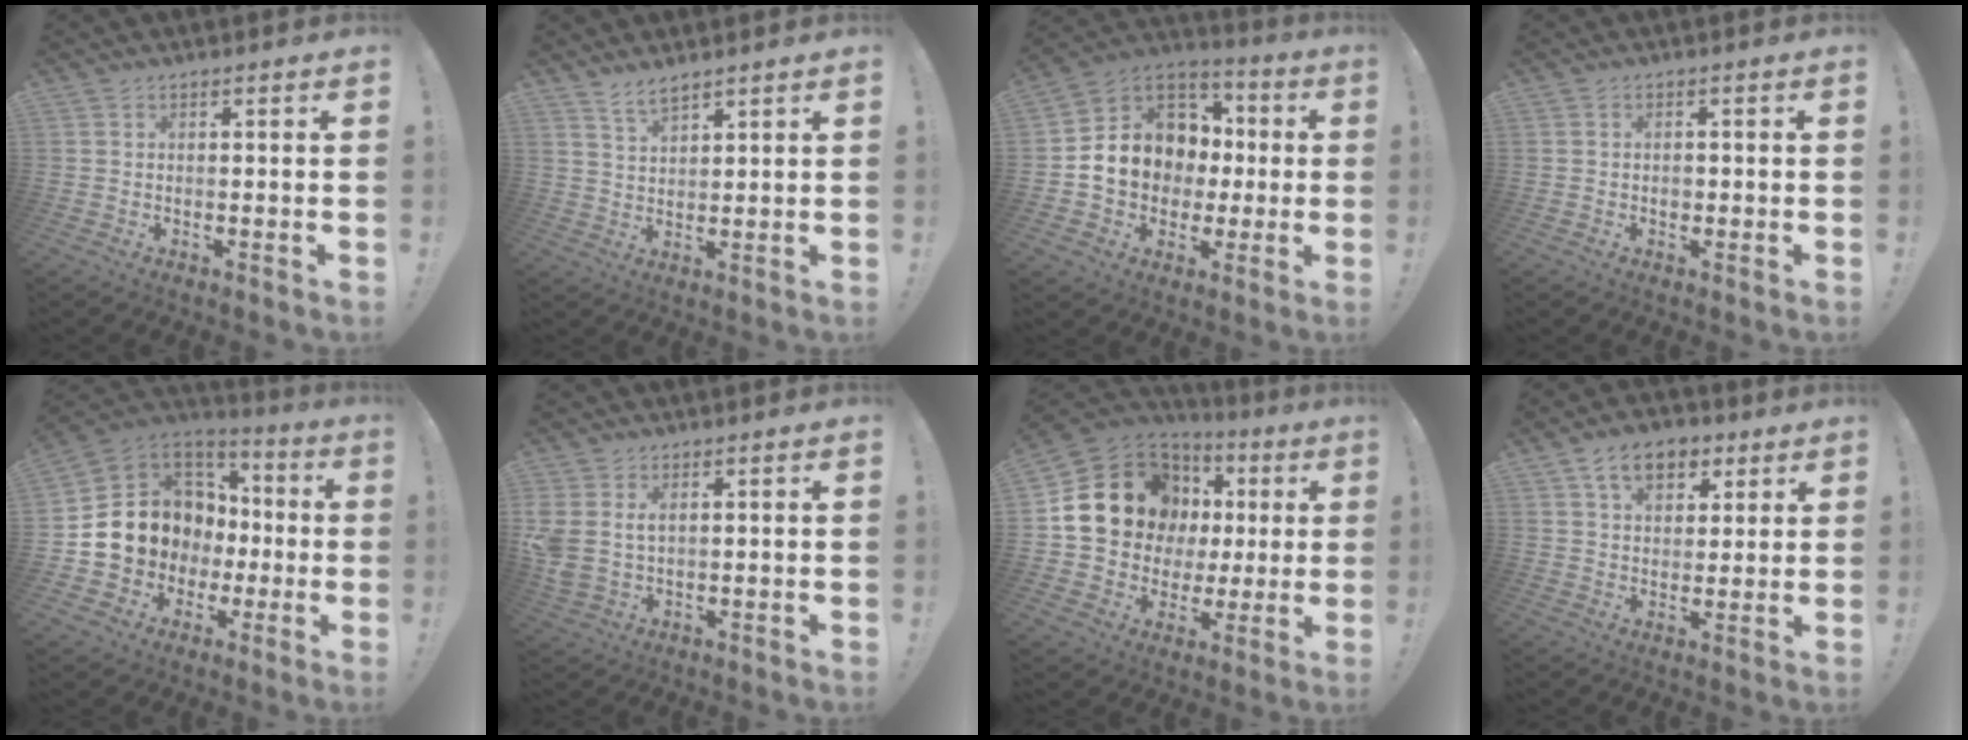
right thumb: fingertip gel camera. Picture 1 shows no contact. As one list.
[{"total": 4.4, "force": [3.9, 1.1, 1.7], "torque": [-0.027, -0.027, 0.070]}, {"total": 14.0, "force": [0.2, 12.2, 6.7], "torque": [-0.092, 0.004, 0.022]}, {"total": 1.6, "force": [-0.5, 1.3, 0.7], "torque": [-0.007, 0.003, -0.011]}, {"total": 13.5, "force": [-0.8, 12.7, 4.3], "torque": [-0.060, 0.002, 0.023]}, {"total": 5.1, "force": [1.8, 3.6, 3.2], "torque": [-0.069, -0.007, 0.031]}, {"total": 20.5, "force": [6.7, 16.1, 10.6], "torque": [-0.167, -0.028, 0.160]}, {"total": 11.0, "force": [5.5, 7.3, 6.0], "torque": [-0.084, -0.011, 0.103]}]